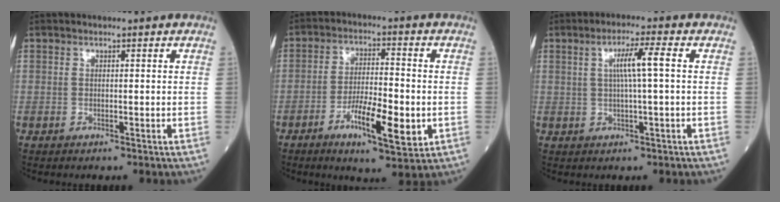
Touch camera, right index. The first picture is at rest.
{"total": 9.7, "force": [-3.3, 2.1, 8.9], "torque": [-0.149, -0.006, -0.055]}
{"total": 5.0, "force": [1.0, -0.3, 4.9], "torque": [-0.085, 0.006, 0.018]}